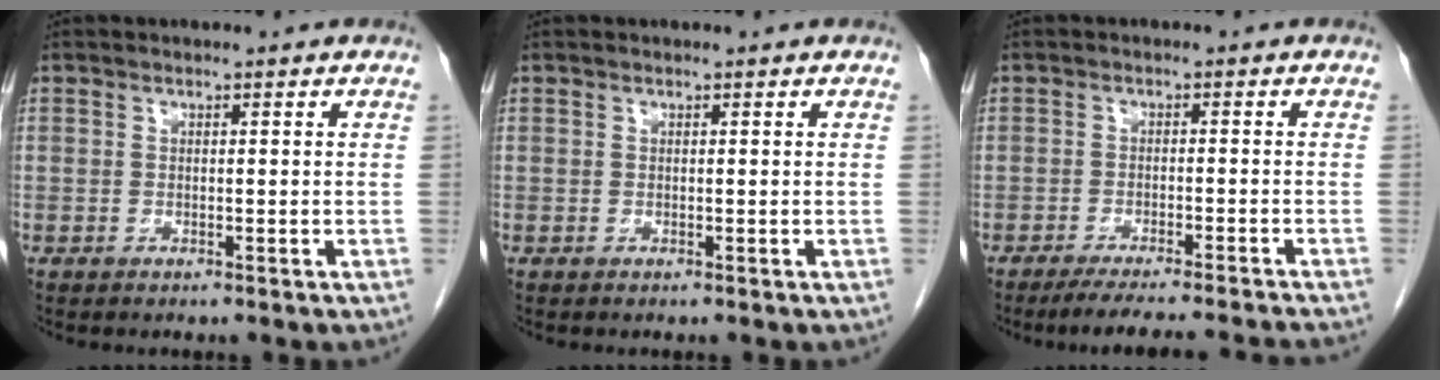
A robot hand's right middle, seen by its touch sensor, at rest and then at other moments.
{"total": 0.0}
{"total": 12.8, "force": [-11.7, -0.4, 5.2], "torque": [-0.060, -0.021, -0.159]}